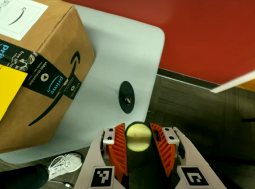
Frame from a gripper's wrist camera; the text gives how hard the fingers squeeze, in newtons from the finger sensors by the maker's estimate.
{"total": 7.5, "left": 7.4, "right": 7.6}